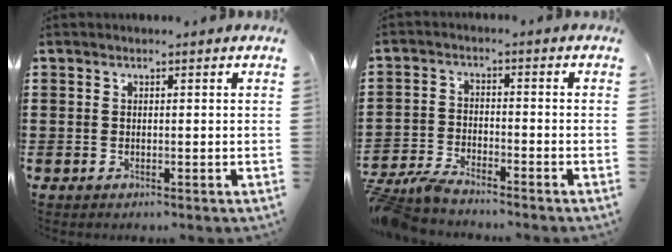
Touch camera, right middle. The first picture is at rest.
{"total": 4.4, "force": [-4.2, 0.4, 1.2], "torque": [-0.052, -0.010, -0.092]}